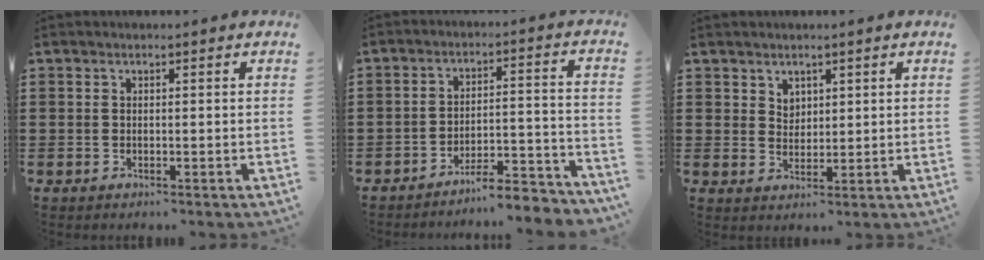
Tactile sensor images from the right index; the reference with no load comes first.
{"total": 6.2, "force": [-5.9, 0.2, 1.9], "torque": [-0.028, 0.005, -0.115]}
{"total": 2.5, "force": [1.8, 1.7, 0.3], "torque": [-0.011, 0.007, 0.035]}